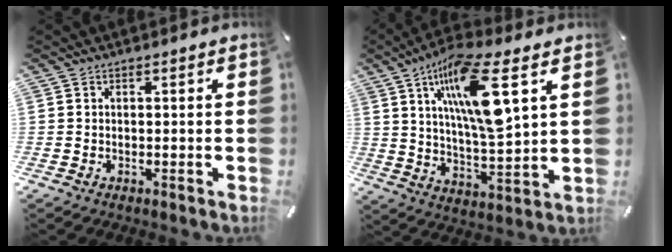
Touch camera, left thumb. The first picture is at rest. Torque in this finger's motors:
{"motor_torque": [2.51, 2.49, 2.14, -0.63, 0.36]}